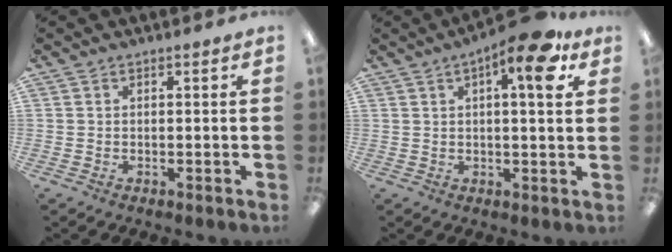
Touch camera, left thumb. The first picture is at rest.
{"total": 11.4, "force": [5.3, 3.4, 9.5], "torque": [-0.132, -0.018, 0.080]}